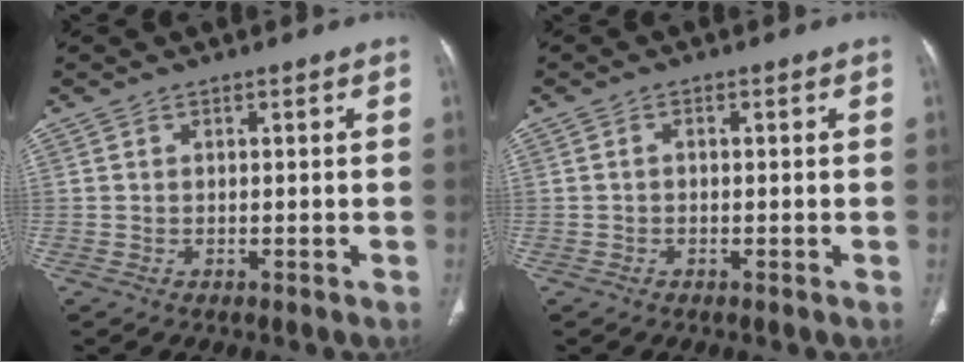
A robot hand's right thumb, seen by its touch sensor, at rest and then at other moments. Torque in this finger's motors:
{"motor_torque": [-0.41, 0.42, -0.18, 0.35, -0.01]}